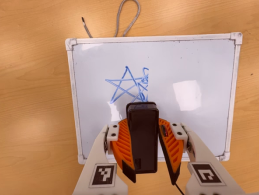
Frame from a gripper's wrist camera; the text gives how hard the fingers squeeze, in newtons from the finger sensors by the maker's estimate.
{"total": 10.5, "left": 9.5, "right": 11.5}